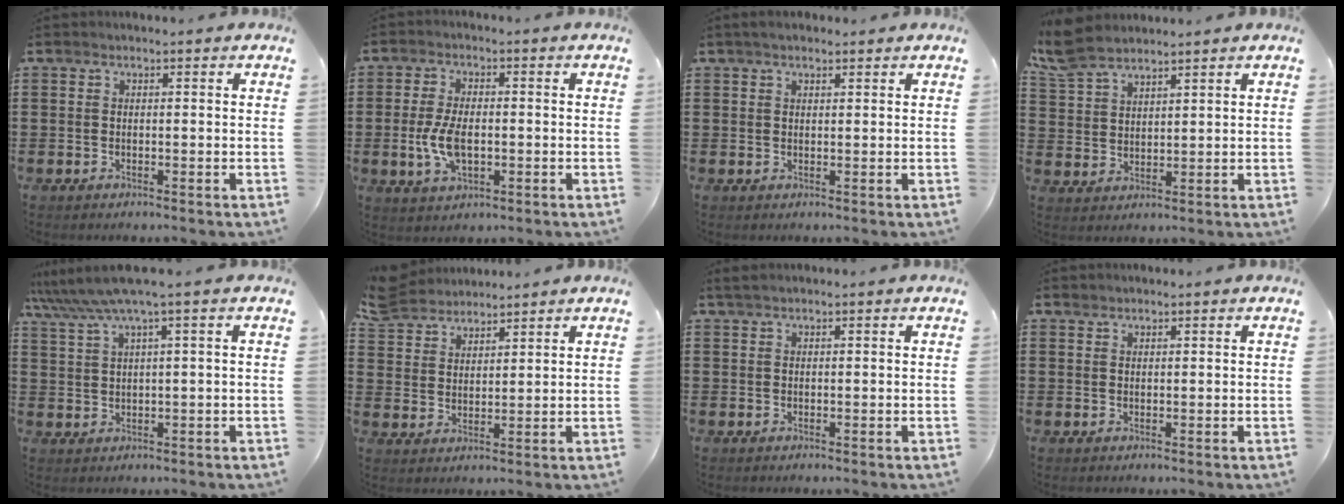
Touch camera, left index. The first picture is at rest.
{"total": 6.4, "force": [-1.0, 3.1, 5.5], "torque": [-0.123, -0.005, -0.022]}
{"total": 1.6, "force": [1.2, 0.5, 0.8], "torque": [-0.018, 0.005, 0.022]}
{"total": 6.3, "force": [5.4, 1.9, 2.7], "torque": [-0.072, -0.006, 0.102]}
{"total": 4.9, "force": [2.7, -0.5, 4.1], "torque": [-0.094, -0.014, 0.042]}
{"total": 5.5, "force": [5.1, 1.9, 0.8], "torque": [-0.039, -0.013, 0.096]}
{"total": 0.8, "force": [0.4, 0.1, 0.7], "torque": [-0.013, 0.001, 0.007]}
{"total": 0.7, "force": [0.7, 0.1, 0.0], "torque": [-0.002, -0.001, 0.015]}